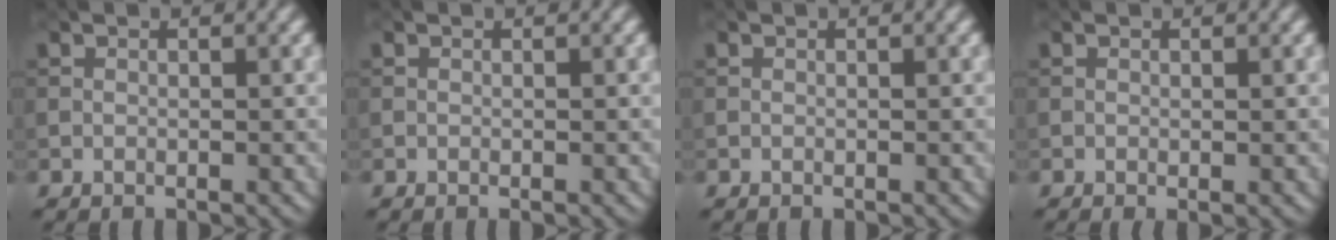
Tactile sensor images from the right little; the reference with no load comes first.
{"total": 0.0}
{"total": 0.0}
{"total": 0.6, "force": [0.1, 0.2, 0.6], "torque": [-0.012, 0.000, 0.001]}